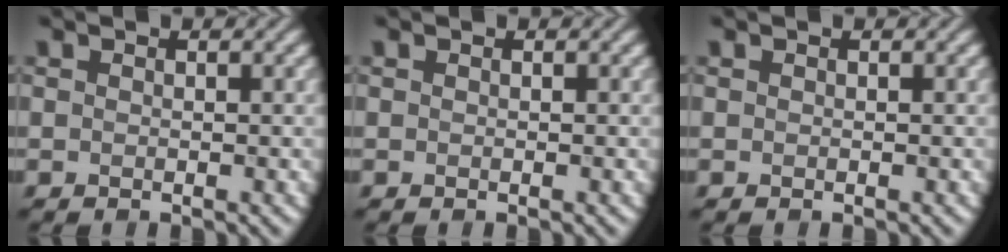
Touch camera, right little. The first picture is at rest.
{"total": 0.0}
{"total": 0.0}